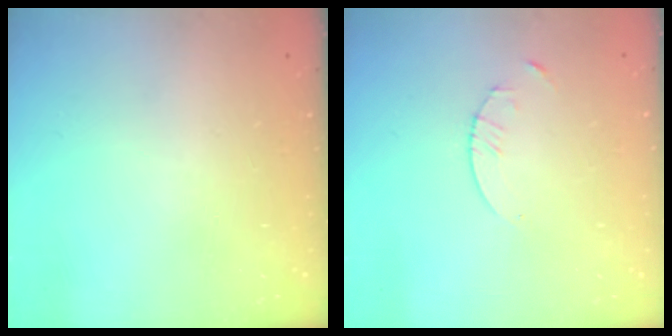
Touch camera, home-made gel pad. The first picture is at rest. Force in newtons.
{"total": 1.3, "press": 1.3, "slide": 0.2}